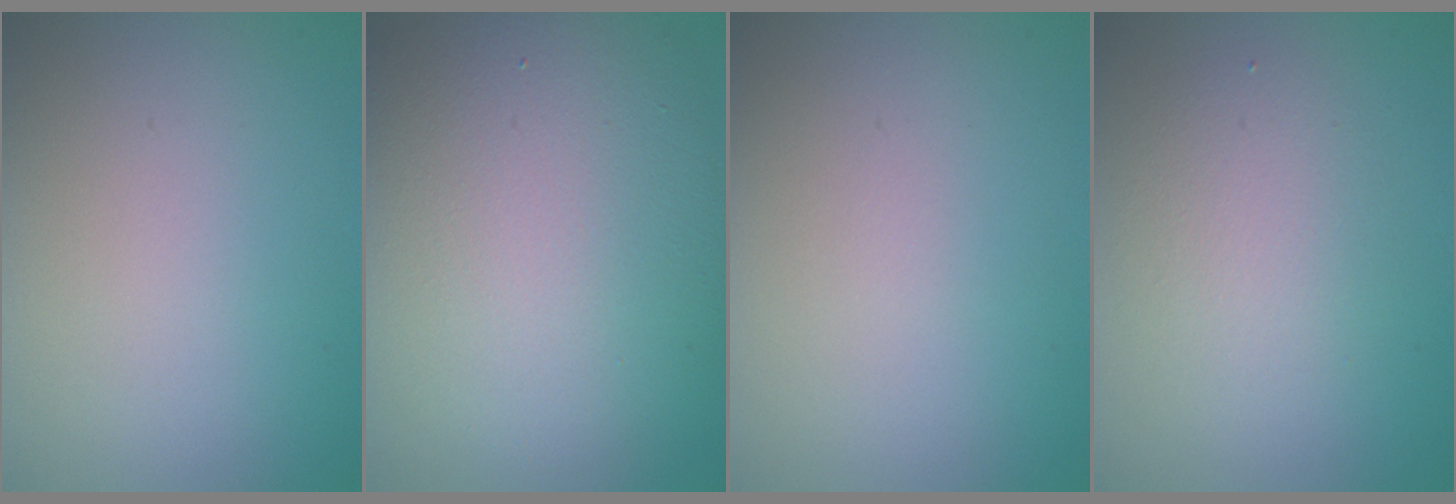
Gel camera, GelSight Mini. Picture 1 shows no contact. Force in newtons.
{"total": 13.1, "press": 13.1, "slide": 0.2}
{"total": 0.0}
{"total": 3.1, "press": 3.1, "slide": 0.1}